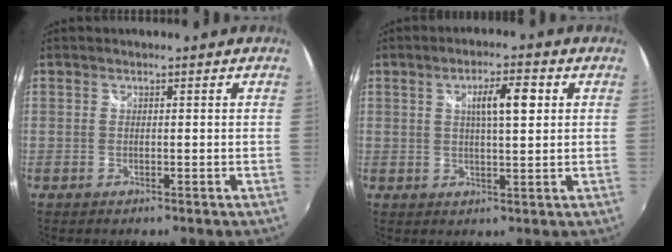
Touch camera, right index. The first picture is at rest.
{"total": 6.2, "force": [1.9, 1.2, 5.8], "torque": [-0.094, 0.008, 0.031]}